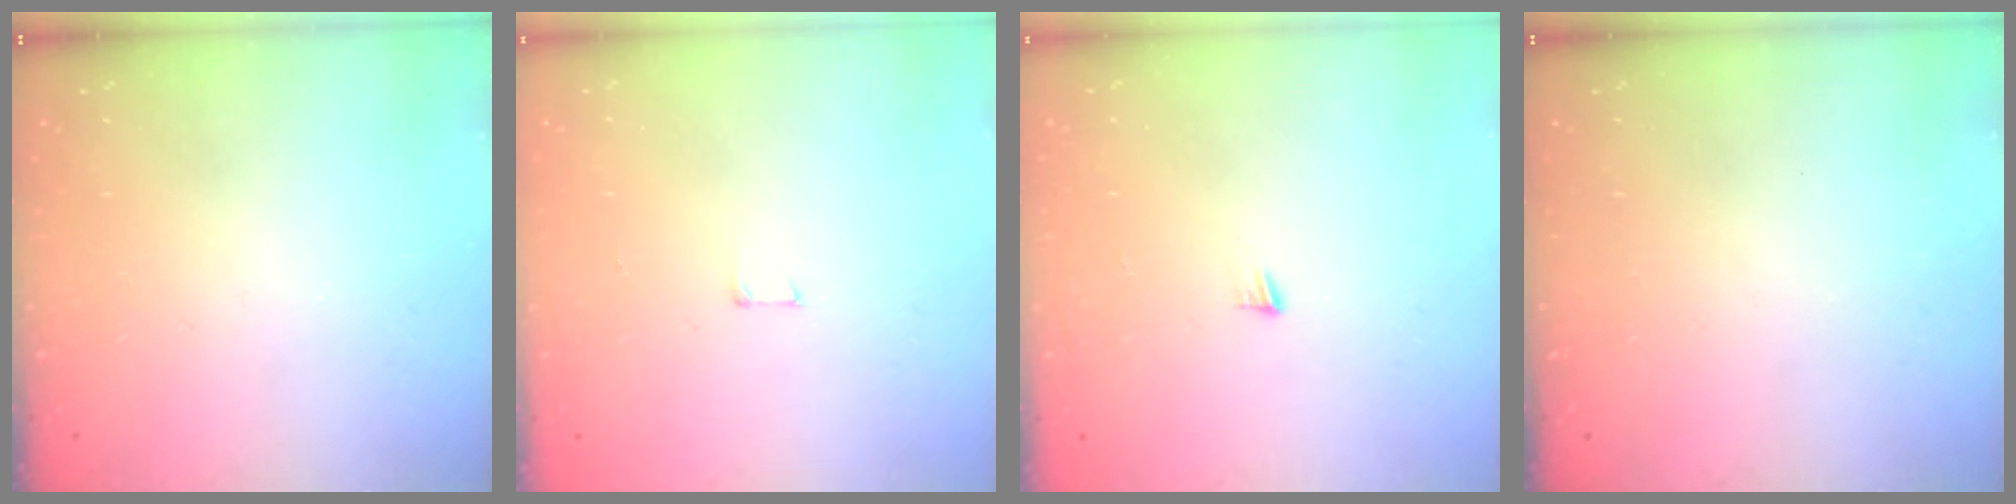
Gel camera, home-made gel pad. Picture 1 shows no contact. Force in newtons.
{"total": 2.9, "press": 2.9, "slide": 0.2}
{"total": 5.2, "press": 5.2, "slide": 0.3}
{"total": 0.0}